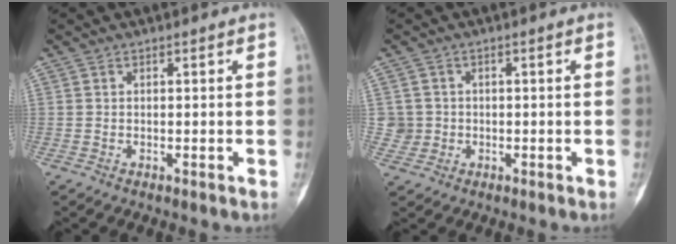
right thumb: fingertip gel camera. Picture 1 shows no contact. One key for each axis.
{"total": 2.9, "fx": 0.0, "fy": 2.9, "fz": -0.1, "tx": 0.021, "ty": 0.007, "tz": -0.004}